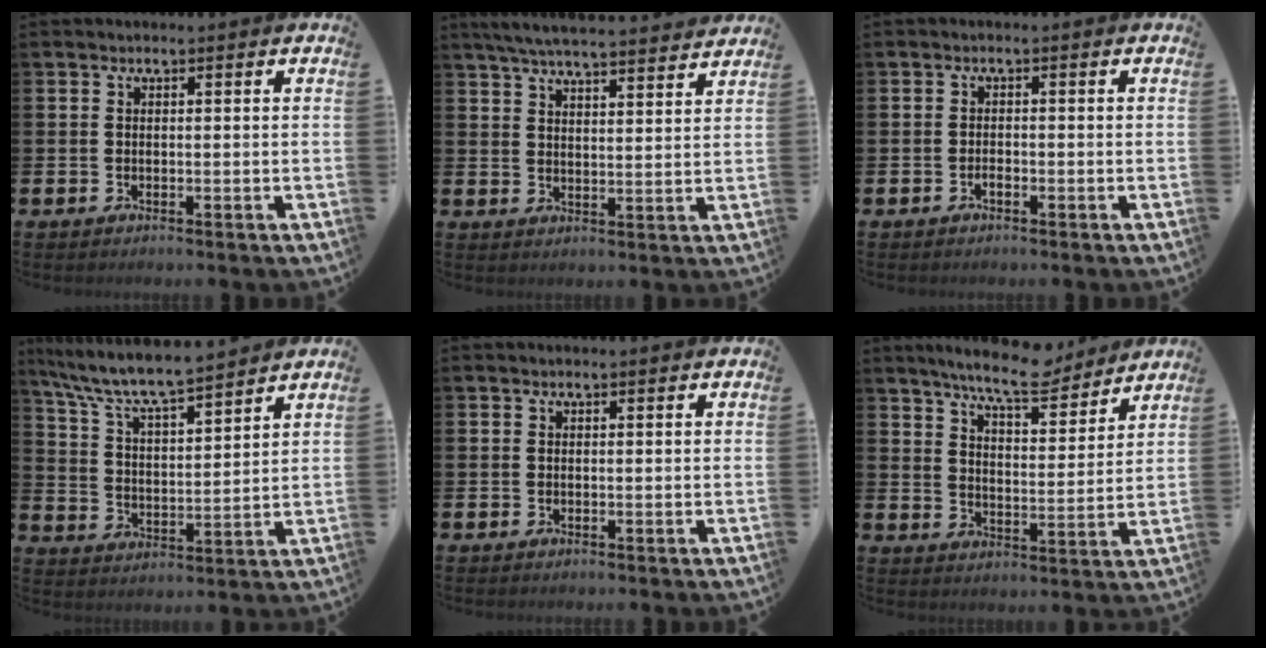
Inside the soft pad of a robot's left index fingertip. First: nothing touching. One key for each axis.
{"total": 6.0, "fx": 5.9, "fy": 0.2, "fz": 1.5, "tx": -0.044, "ty": -0.032, "tz": 0.104}
{"total": 1.0, "fx": -0.6, "fy": 0.4, "fz": 0.6, "tx": -0.020, "ty": 0.001, "tz": -0.010}
{"total": 8.0, "fx": 7.5, "fy": 0.6, "fz": 2.6, "tx": -0.085, "ty": -0.051, "tz": 0.130}
{"total": 0.0}
{"total": 8.7, "fx": 8.1, "fy": 1.2, "fz": 3.1, "tx": -0.074, "ty": -0.043, "tz": 0.143}